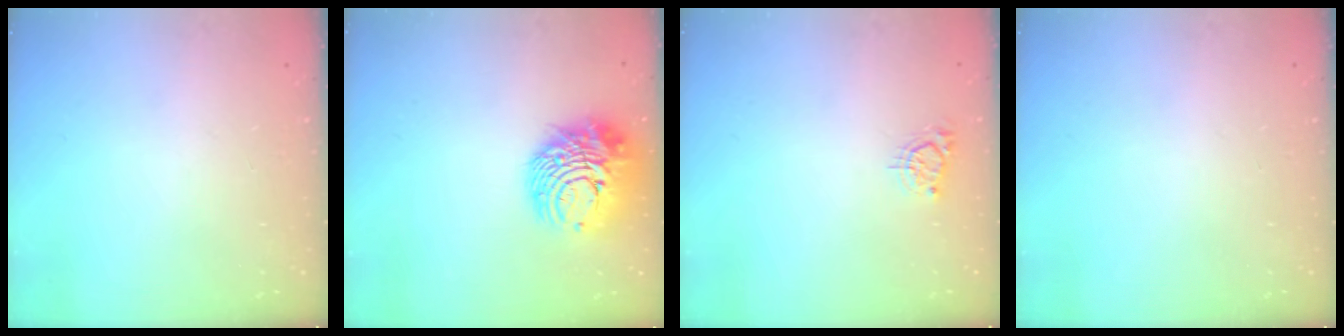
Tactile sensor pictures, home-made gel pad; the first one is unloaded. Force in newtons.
{"total": 13.4, "press": 13.3, "slide": 1.5}
{"total": 2.5, "press": 2.5, "slide": 0.4}
{"total": 0.0}